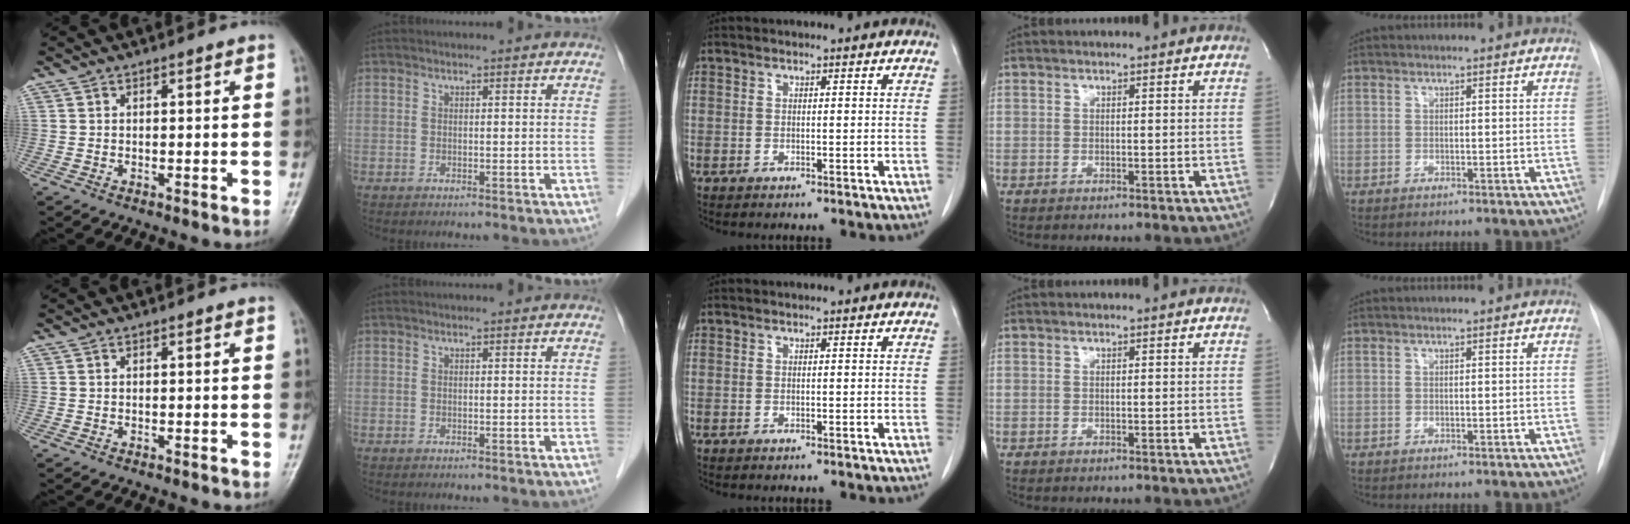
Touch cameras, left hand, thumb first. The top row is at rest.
{}